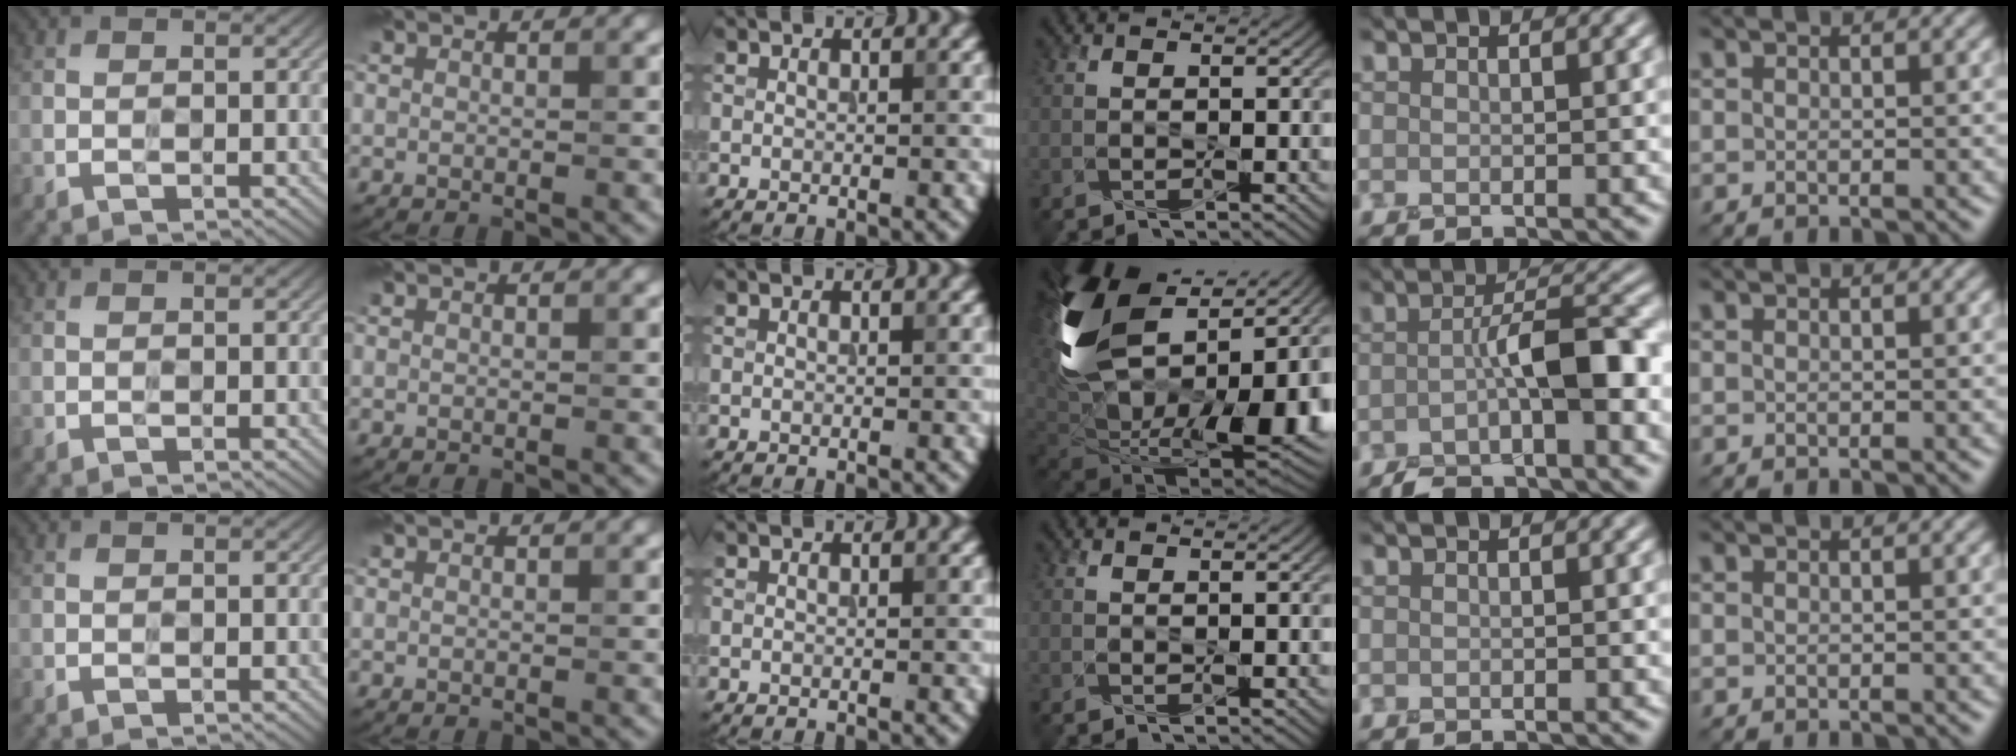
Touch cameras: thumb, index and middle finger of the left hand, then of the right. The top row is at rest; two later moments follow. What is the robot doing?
{"motion": "squeeze", "object": "paper clamp"}